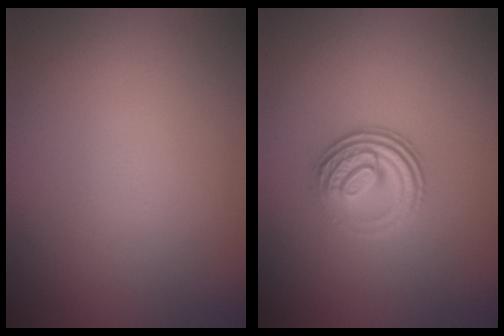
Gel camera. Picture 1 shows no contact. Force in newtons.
{"total": 3.5, "press": 2.5, "slide": 2.5}